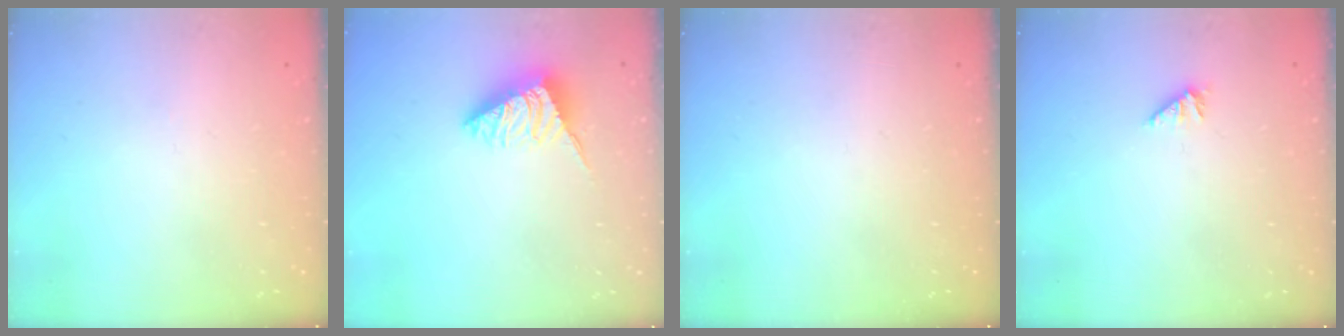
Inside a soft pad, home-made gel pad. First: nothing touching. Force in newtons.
{"total": 3.0, "press": 3.0, "slide": 0.2}
{"total": 0.0}
{"total": 1.6, "press": 1.6, "slide": 0.4}